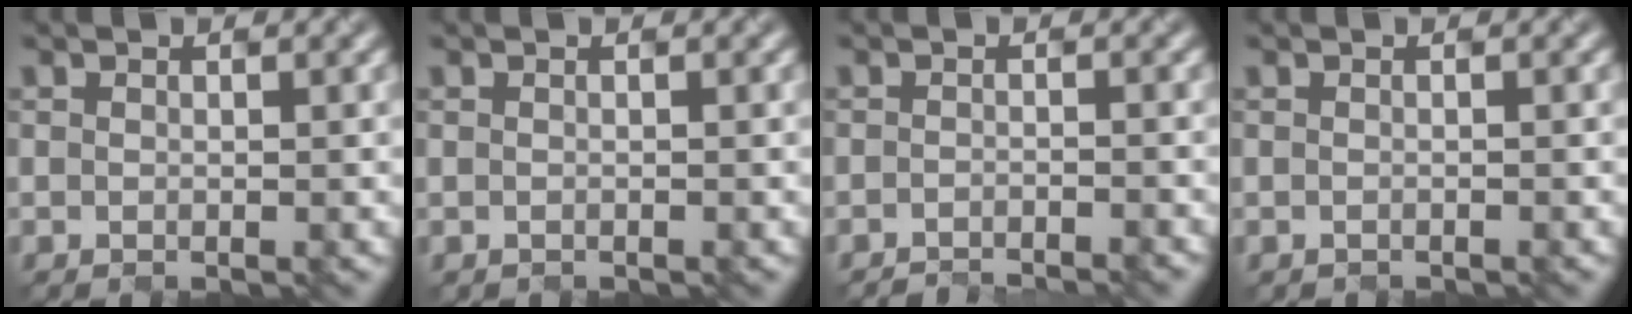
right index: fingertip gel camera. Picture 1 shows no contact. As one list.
[{"total": 0.0}, {"total": 1.8, "force": [-1.7, 0.2, 0.6], "torque": [0.012, -0.004, -0.032]}, {"total": 0.0}]